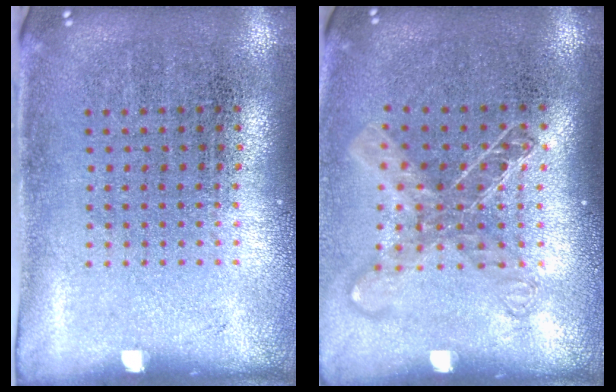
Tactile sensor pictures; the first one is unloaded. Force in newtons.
{"total": 1.5, "press": 1.2, "slide": 0.9}